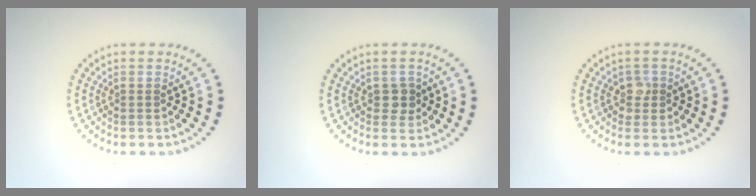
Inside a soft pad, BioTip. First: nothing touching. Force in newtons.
{"total": 1.4, "press": 1.3, "slide": 0.5}
{"total": 1.4, "press": 1.2, "slide": 0.7}